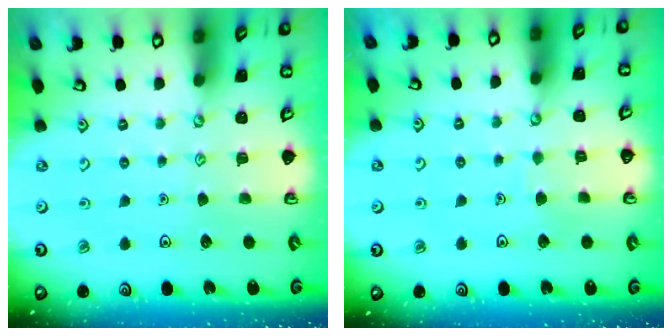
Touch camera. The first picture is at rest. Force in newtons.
{"total": 3.1, "press": 3.0, "slide": 0.3}